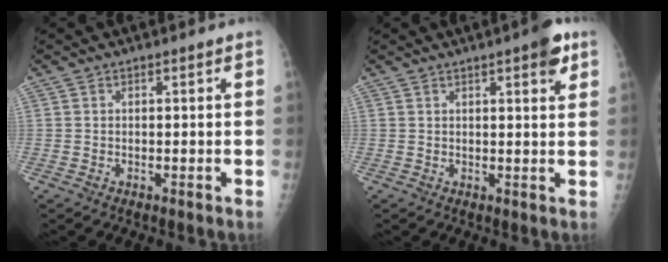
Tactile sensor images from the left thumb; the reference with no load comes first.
{"total": 4.6, "force": [2.6, 1.3, 3.6], "torque": [-0.037, -0.009, 0.028]}